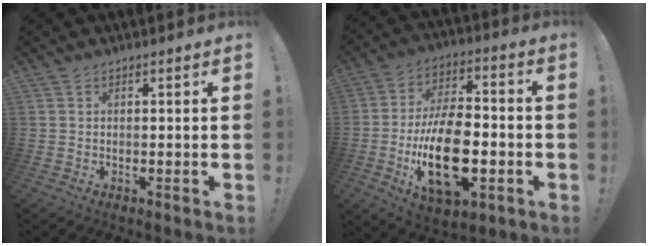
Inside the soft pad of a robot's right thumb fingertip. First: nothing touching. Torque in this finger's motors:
{"motor_torque": [2.55, 2.46, 0.30, -0.06, 0.16]}